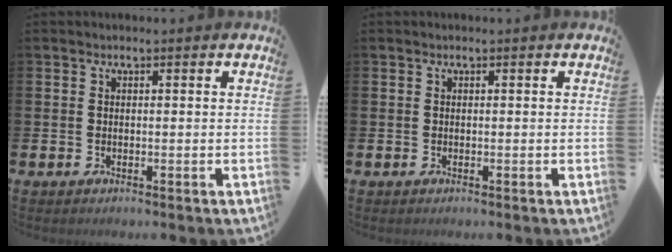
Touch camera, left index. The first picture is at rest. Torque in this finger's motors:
{"motor_torque": [0.00, 0.00, 0.00, 0.00]}